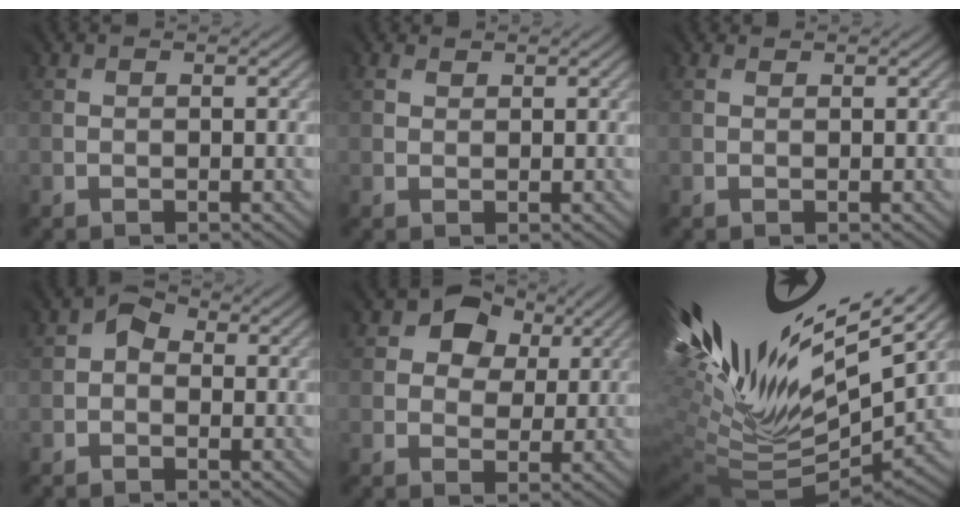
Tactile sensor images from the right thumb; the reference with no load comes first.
{"total": 1.9, "force": [1.8, 0.7, -0.3], "torque": [-0.006, 0.000, 0.036]}
{"total": 1.0, "force": [0.9, 0.4, 0.2], "torque": [-0.008, 0.001, 0.019]}
{"total": 2.2, "force": [-0.1, 1.9, 1.1], "torque": [-0.021, 0.002, -0.011]}
{"total": 6.0, "force": [3.3, 4.3, 2.5], "torque": [-0.059, 0.005, 0.057]}
{"total": 16.1, "force": [7.6, 7.9, 11.8], "torque": [-0.294, 0.007, 0.158]}